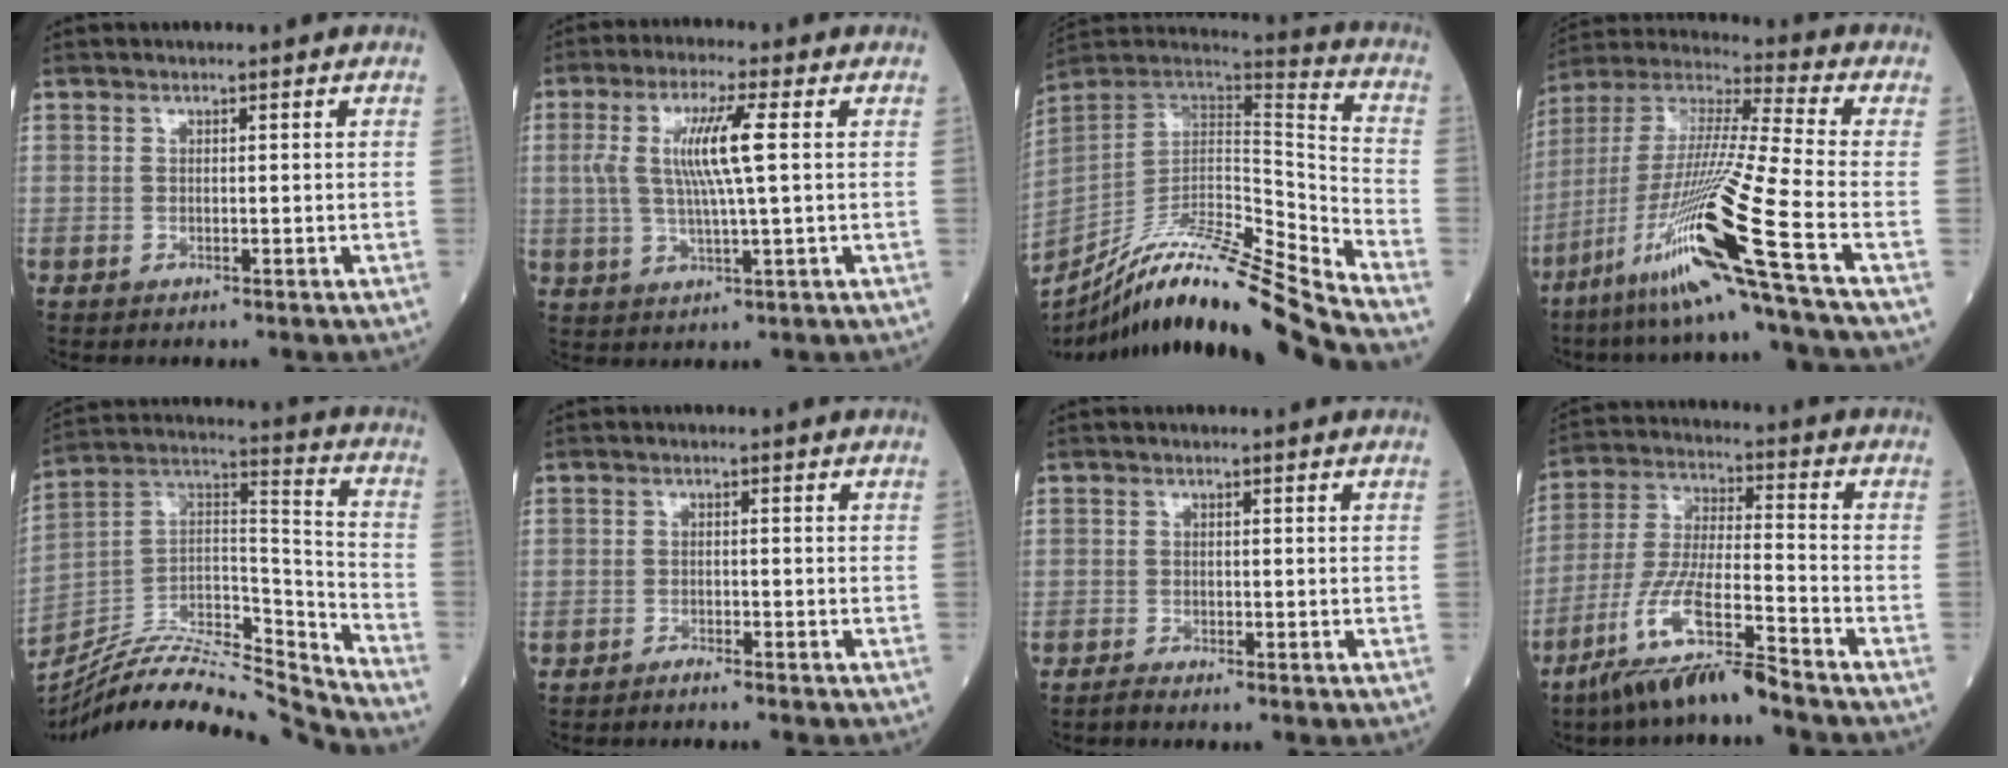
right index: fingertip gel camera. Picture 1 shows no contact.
{"total": 8.8, "force": [1.4, 0.3, 8.7], "torque": [-0.184, 0.006, 0.027]}
{"total": 24.1, "force": [-21.2, -2.1, 11.3], "torque": [-0.180, -0.018, -0.355]}
{"total": 21.1, "force": [-10.7, -2.3, 18.0], "torque": [-0.380, -0.038, -0.206]}
{"total": 21.7, "force": [-20.9, 0.5, 5.9], "torque": [-0.119, 0.034, -0.354]}
{"total": 2.0, "force": [-1.8, -0.4, 0.6], "torque": [-0.007, 0.003, -0.026]}
{"total": 1.0, "force": [-0.9, -0.2, 0.3], "torque": [-0.011, -0.002, -0.021]}
{"total": 12.4, "force": [-9.0, -0.1, 8.5], "torque": [-0.176, -0.028, -0.175]}